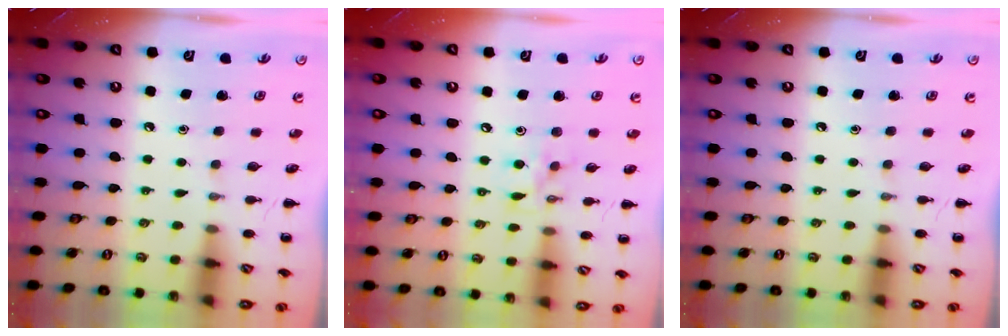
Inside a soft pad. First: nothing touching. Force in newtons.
{"total": 7.2, "press": 7.2, "slide": 0.7}
{"total": 0.0}